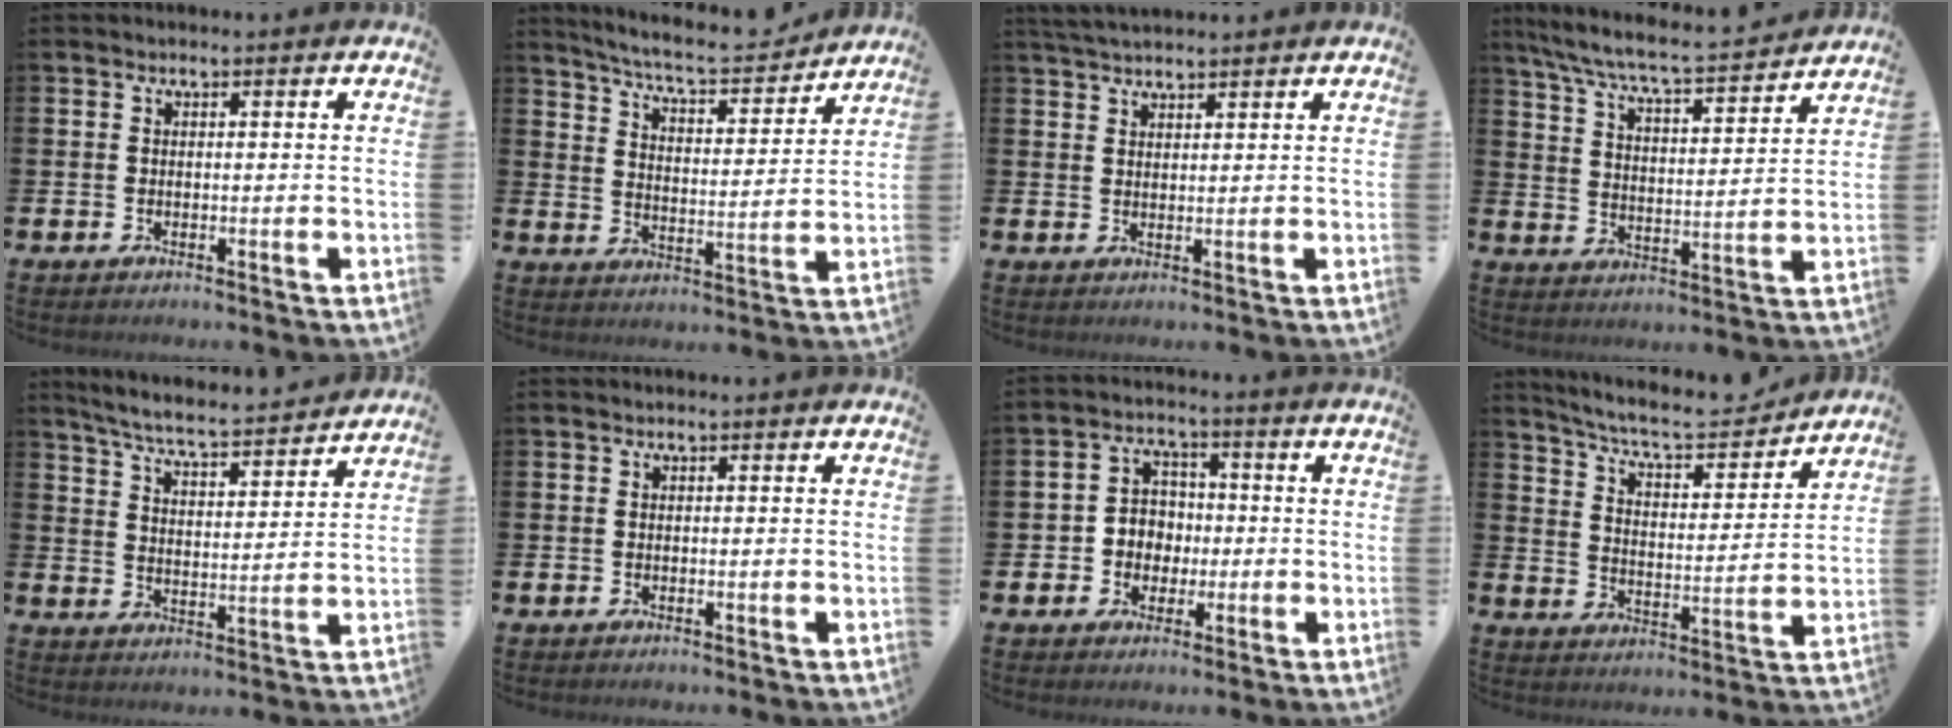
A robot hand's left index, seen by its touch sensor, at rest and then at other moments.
{"total": 7.1, "force": [6.8, 0.8, 2.0], "torque": [-0.062, -0.050, 0.114]}
{"total": 3.1, "force": [3.0, 0.5, 0.8], "torque": [-0.020, -0.009, 0.055]}
{"total": 7.1, "force": [6.6, 0.1, 2.4], "torque": [-0.078, -0.054, 0.111]}
{"total": 6.3, "force": [6.1, 0.2, 1.8], "torque": [-0.062, -0.044, 0.103]}
{"total": 0.0}
{"total": 4.3, "force": [-0.1, 4.1, 1.1], "torque": [-0.024, 0.003, -0.011]}
{"total": 7.9, "force": [7.3, 1.4, 2.7], "torque": [-0.077, -0.052, 0.124]}